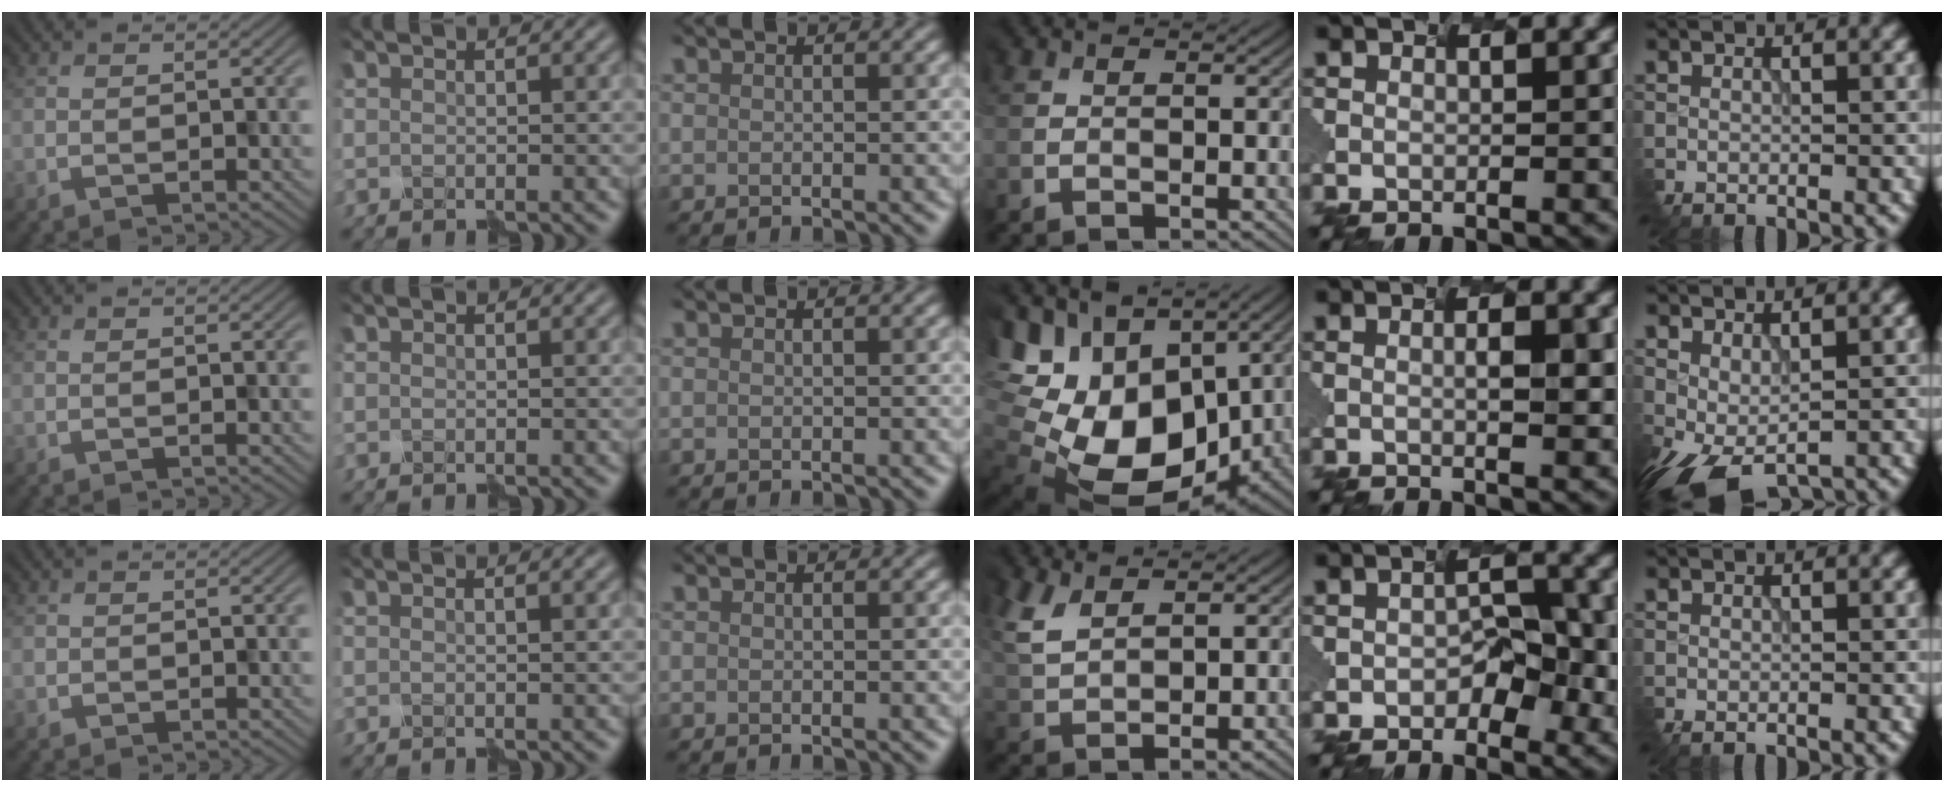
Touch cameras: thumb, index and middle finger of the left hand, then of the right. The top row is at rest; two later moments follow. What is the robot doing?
{"motion": "disassemble", "object": "velcro strap"}